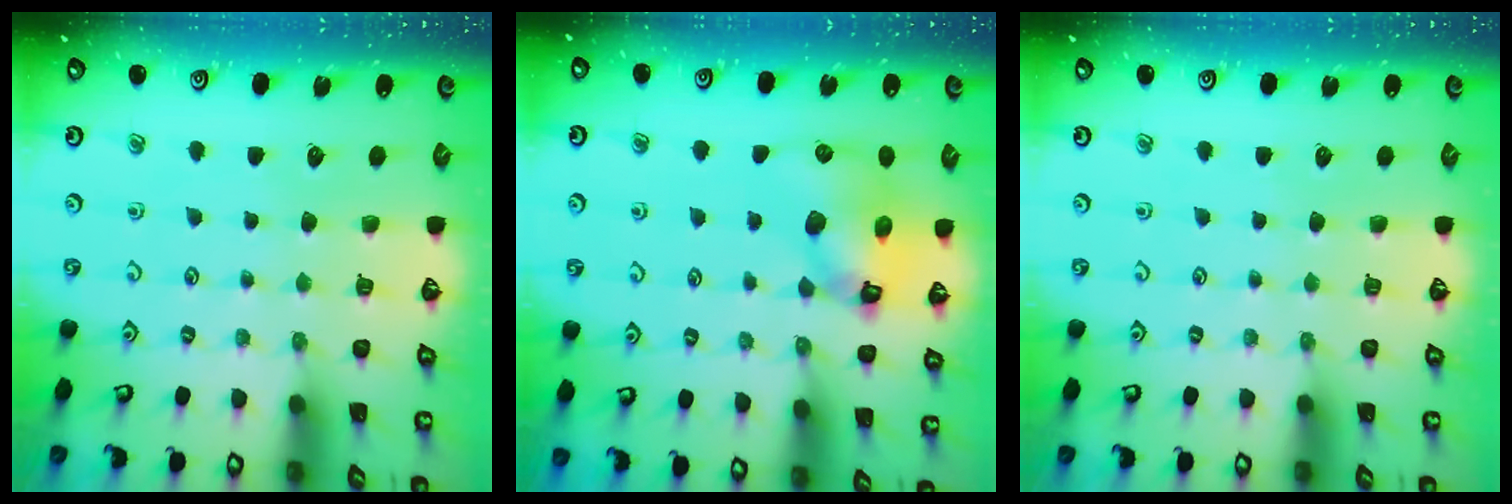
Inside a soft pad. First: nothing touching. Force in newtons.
{"total": 11.2, "press": 11.2, "slide": 0.9}
{"total": 0.0}